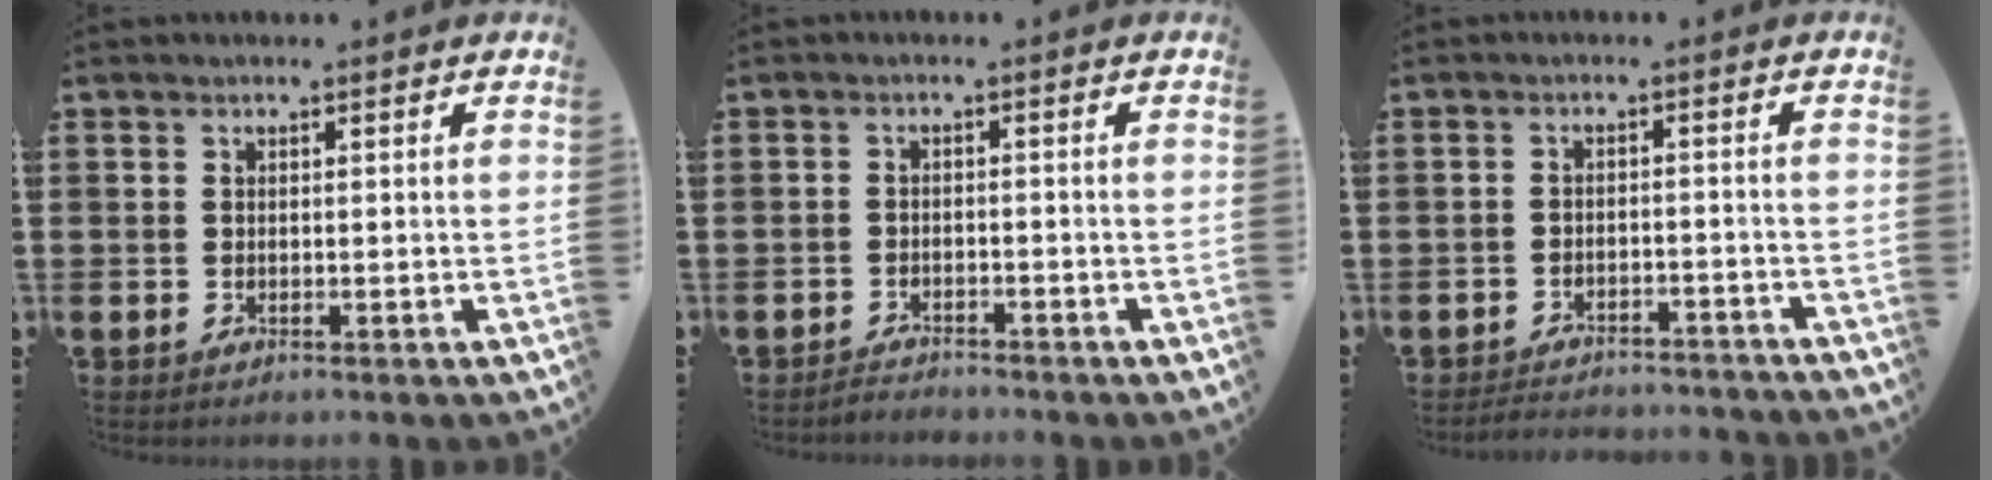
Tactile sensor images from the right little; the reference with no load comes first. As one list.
[{"total": 1.6, "force": [-1.6, 0.1, -0.2], "torque": [-0.003, 0.006, -0.034]}, {"total": 2.6, "force": [-2.6, 0.0, 0.0], "torque": [-0.004, 0.004, -0.055]}]